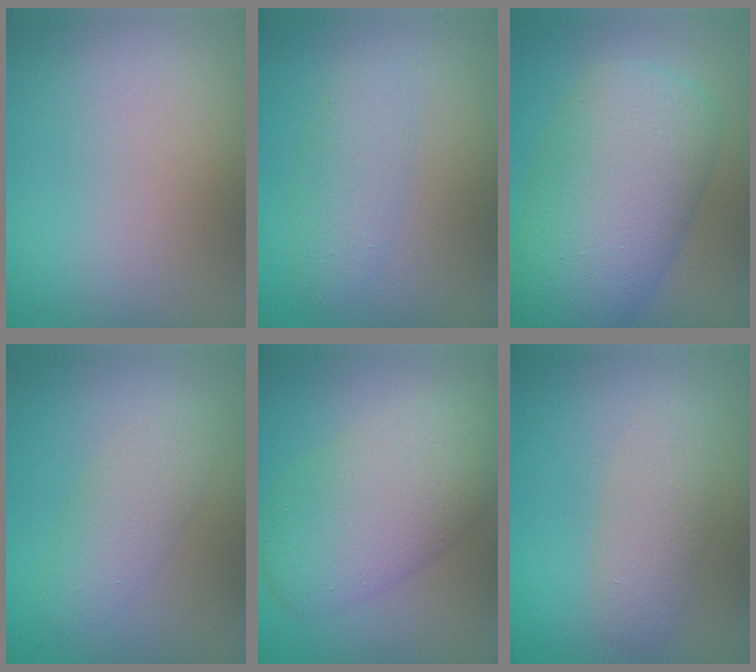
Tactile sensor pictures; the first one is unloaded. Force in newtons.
{"total": 2.2, "press": 2.2, "slide": 0.1}
{"total": 9.8, "press": 9.8, "slide": 0.2}
{"total": 2.3, "press": 2.3, "slide": 0.1}
{"total": 7.9, "press": 7.9, "slide": 0.3}
{"total": 2.3, "press": 2.3, "slide": 0.1}